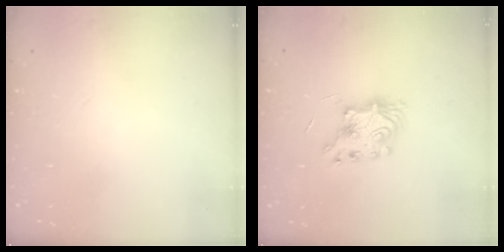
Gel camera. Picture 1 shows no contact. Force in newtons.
{"total": 7.9, "press": 7.9, "slide": 0.3}